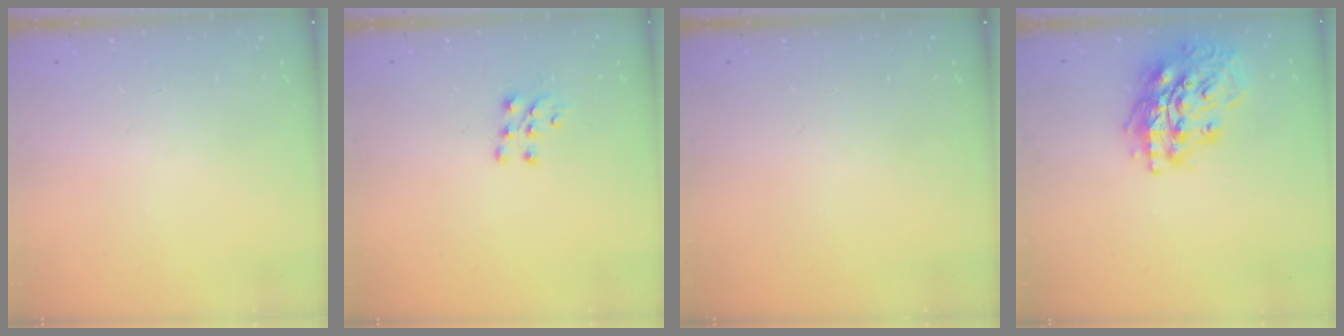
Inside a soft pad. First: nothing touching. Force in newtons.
{"total": 6.5, "press": 6.4, "slide": 0.7}
{"total": 0.0}
{"total": 18.0, "press": 17.9, "slide": 2.1}